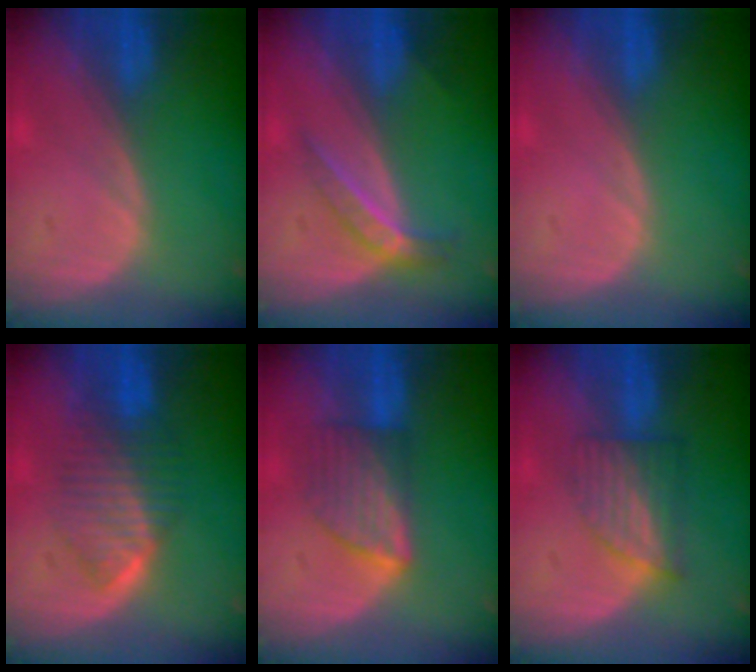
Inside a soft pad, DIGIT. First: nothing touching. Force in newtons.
{"total": 4.5, "press": 3.9, "slide": 2.1}
{"total": 0.0}
{"total": 6.5, "press": 6.4, "slide": 1.0}
{"total": 5.8, "press": 5.6, "slide": 1.5}
{"total": 6.2, "press": 5.5, "slide": 2.9}